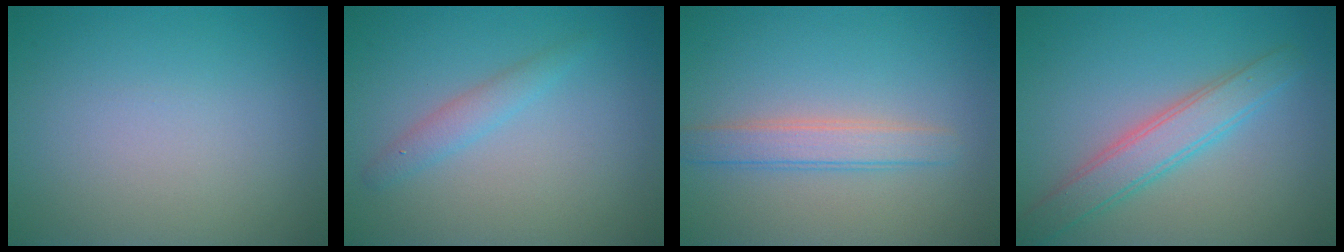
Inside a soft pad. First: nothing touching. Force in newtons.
{"total": 1.6, "press": 1.6, "slide": 0.1}
{"total": 2.6, "press": 2.6, "slide": 0.2}
{"total": 3.7, "press": 3.7, "slide": 0.0}